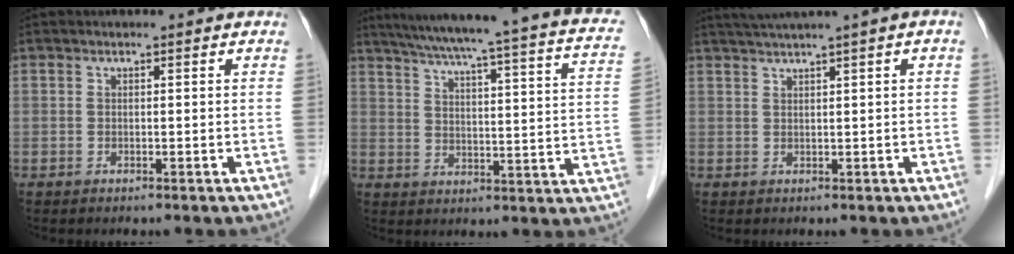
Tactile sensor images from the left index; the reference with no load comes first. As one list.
[{"total": 25.3, "force": [20.4, 1.7, 15.0], "torque": [-0.222, -0.018, 0.242]}, {"total": 4.6, "force": [2.7, -0.7, 3.6], "torque": [-0.070, 0.021, 0.052]}]